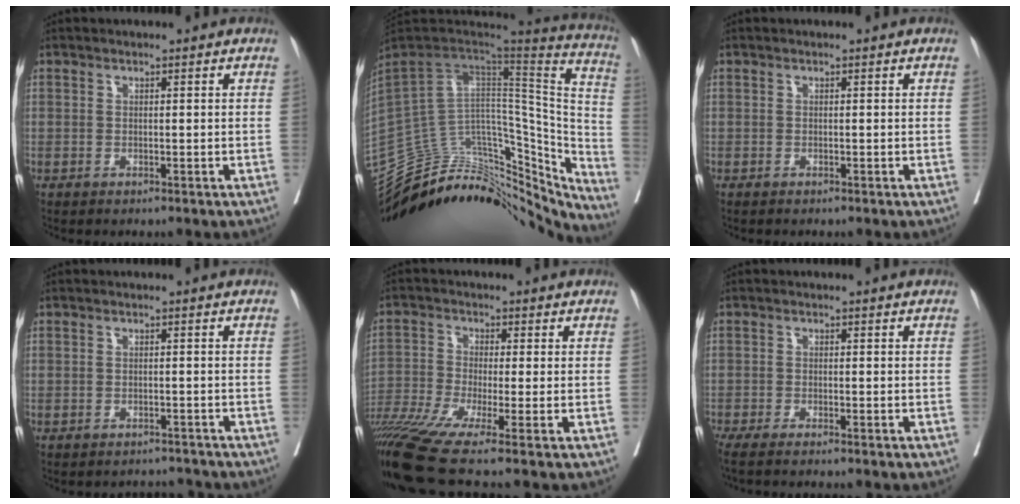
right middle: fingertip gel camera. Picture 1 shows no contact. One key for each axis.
{"total": 37.3, "fx": -31.1, "fy": 13.2, "fz": 15.9, "tx": -0.202, "ty": 0.009, "tz": -0.425}
{"total": 0.0}
{"total": 2.6, "fx": -2.5, "fy": 0.3, "fz": -0.8, "tx": 0.016, "ty": 0.000, "tz": -0.034}
{"total": 13.9, "fx": -10.5, "fy": -0.8, "fz": 9.2, "tx": -0.192, "ty": -0.031, "tz": -0.189}
{"total": 6.0, "fx": -5.1, "fy": -0.3, "fz": 3.0, "tx": -0.030, "ty": -0.011, "tz": -0.081}